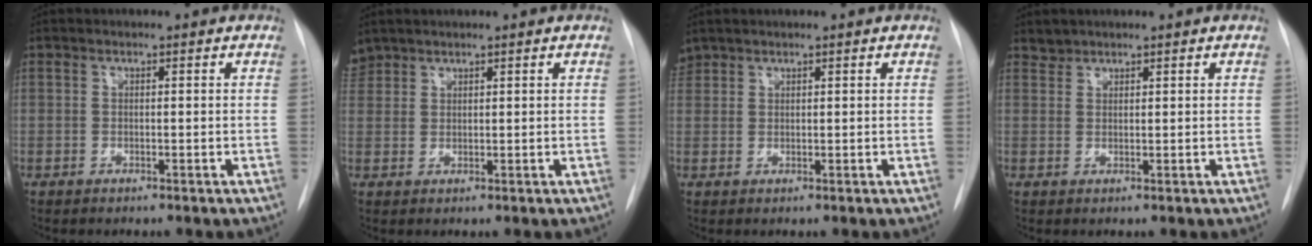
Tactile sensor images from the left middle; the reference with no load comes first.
{"total": 2.6, "force": [2.3, 1.2, -0.1], "torque": [-0.003, 0.013, 0.049]}
{"total": 2.0, "force": [1.7, 1.0, -0.1], "torque": [-0.004, 0.013, 0.036]}
{"total": 0.8, "force": [0.7, 0.5, -0.1], "torque": [0.005, 0.006, 0.009]}